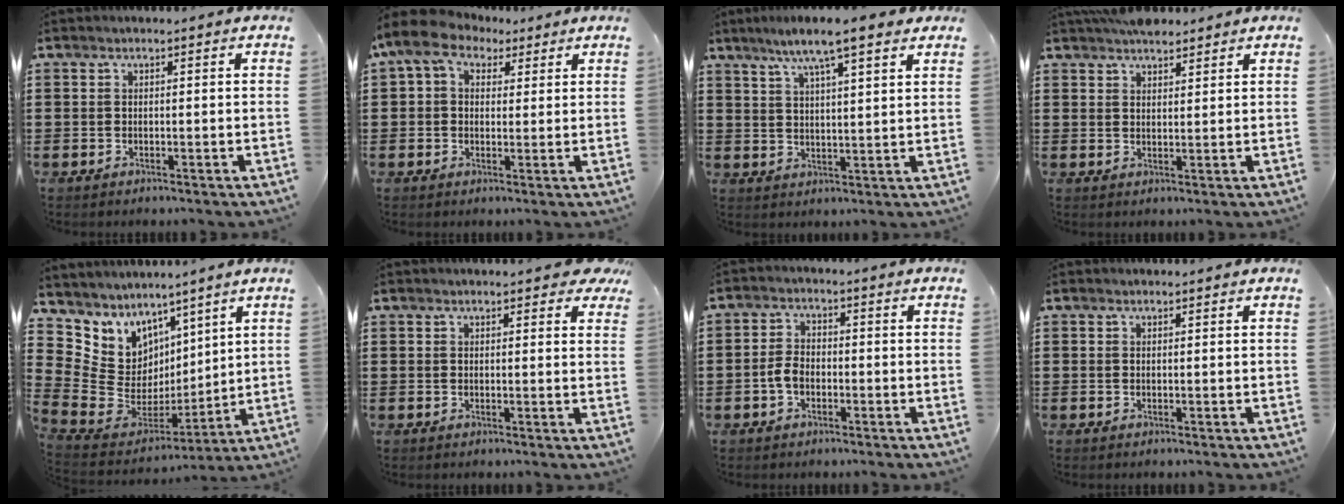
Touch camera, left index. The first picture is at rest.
{"total": 6.5, "force": [3.6, 4.2, 3.4], "torque": [-0.094, 0.005, 0.065]}
{"total": 7.4, "force": [5.6, 0.5, 4.8], "torque": [-0.106, -0.006, 0.097]}
{"total": 3.7, "force": [3.4, 1.0, 0.7], "torque": [-0.021, -0.005, 0.067]}
{"total": 8.8, "force": [5.7, 6.6, 1.1], "torque": [-0.074, -0.060, 0.117]}
{"total": 2.6, "force": [2.1, 0.6, 1.3], "torque": [-0.016, -0.003, 0.037]}
{"total": 3.6, "force": [-1.2, 2.2, 2.6], "torque": [-0.069, -0.002, -0.027]}
{"total": 0.0}